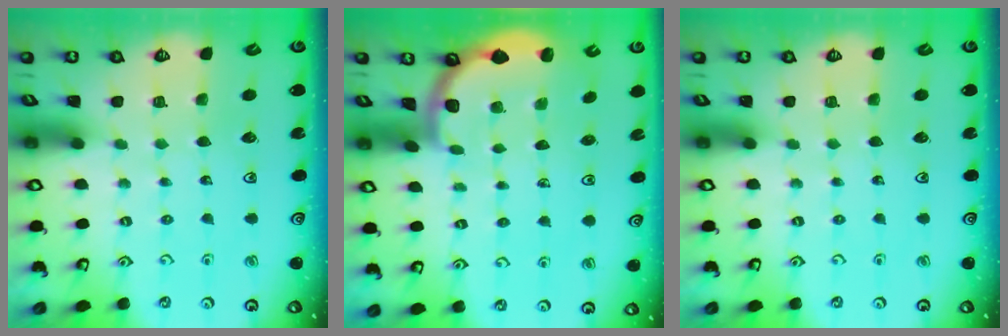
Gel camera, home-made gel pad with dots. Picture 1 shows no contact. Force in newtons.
{"total": 1.6, "press": 1.6, "slide": 0.0}
{"total": 0.0}